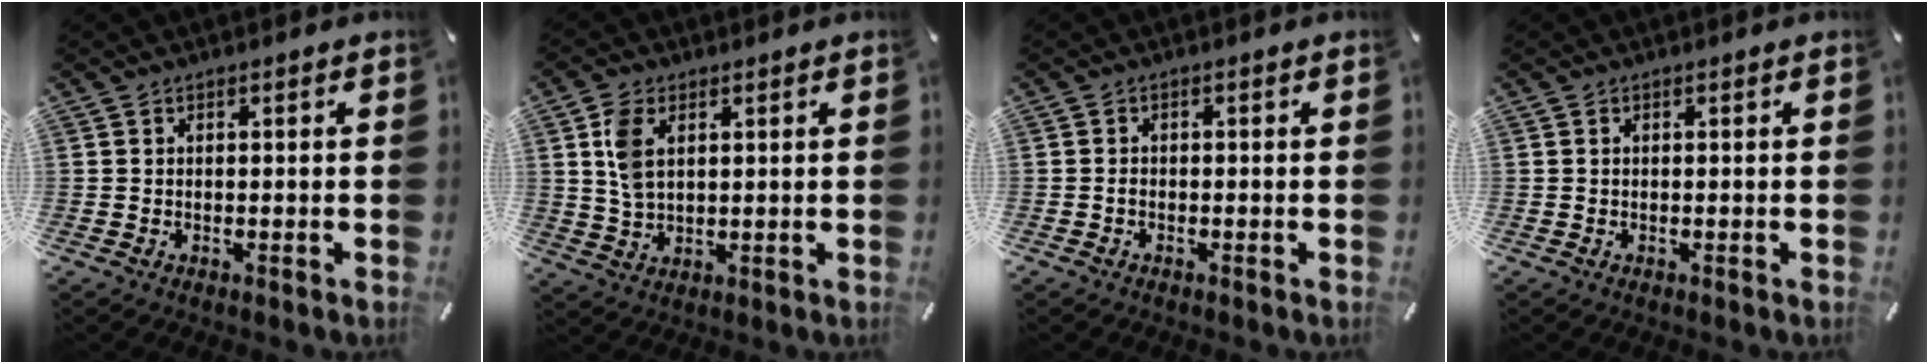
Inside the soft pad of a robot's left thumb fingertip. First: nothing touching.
{"total": 6.2, "force": [2.2, 4.1, 4.1], "torque": [-0.103, 0.003, 0.039]}
{"total": 0.8, "force": [-0.5, 0.4, 0.3], "torque": [-0.008, 0.002, -0.011]}
{"total": 0.0}